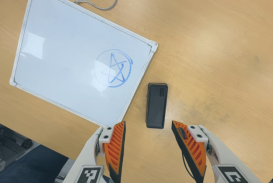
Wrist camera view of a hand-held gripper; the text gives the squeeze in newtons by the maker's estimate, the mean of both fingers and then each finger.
{"total": 0.0}